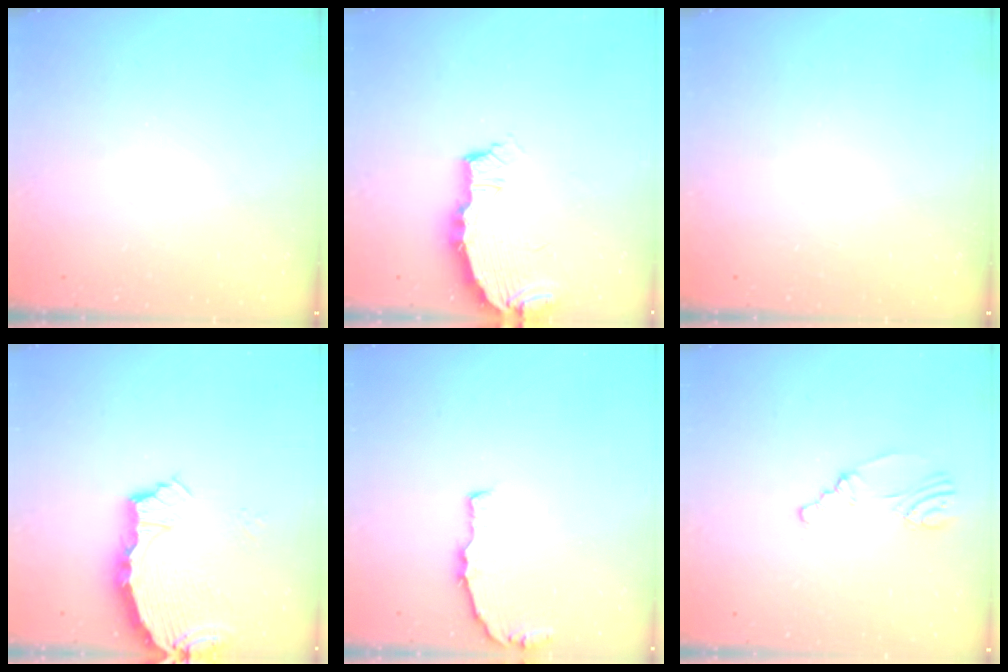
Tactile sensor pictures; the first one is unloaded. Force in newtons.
{"total": 4.2, "press": 4.2, "slide": 0.4}
{"total": 0.0}
{"total": 3.7, "press": 3.7, "slide": 0.4}
{"total": 3.3, "press": 3.3, "slide": 0.3}
{"total": 2.4, "press": 2.4, "slide": 0.4}